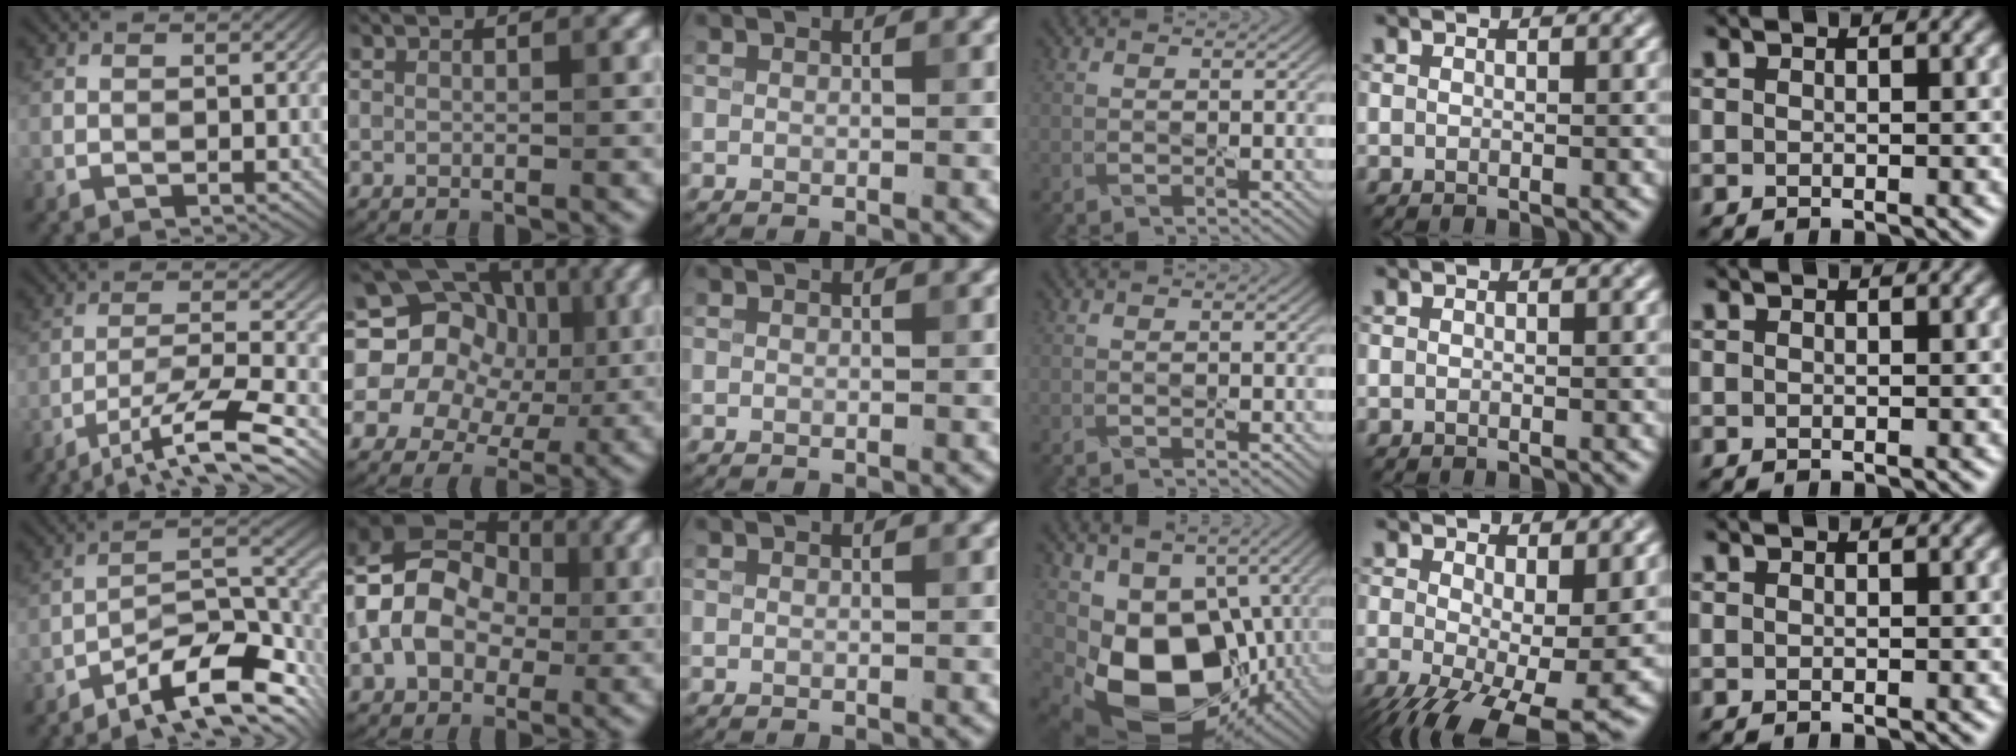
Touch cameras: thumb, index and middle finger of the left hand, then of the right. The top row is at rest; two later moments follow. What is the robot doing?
{"motion": "peel", "object": "postage stamp"}